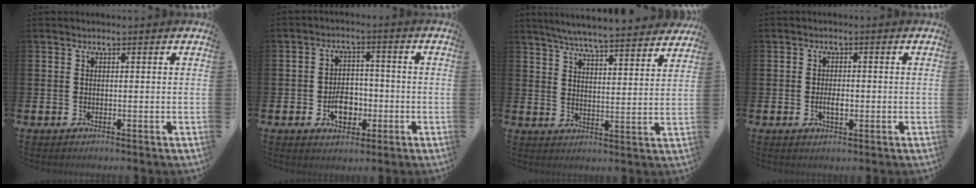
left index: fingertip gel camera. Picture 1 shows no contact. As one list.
[{"total": 4.9, "force": [-1.5, 3.4, 3.2], "torque": [-0.053, 0.004, -0.030]}, {"total": 6.1, "force": [5.9, -0.1, 1.4], "torque": [-0.046, -0.043, 0.103]}, {"total": 2.2, "force": [-0.3, 1.2, 1.8], "torque": [-0.026, -0.001, -0.008]}]